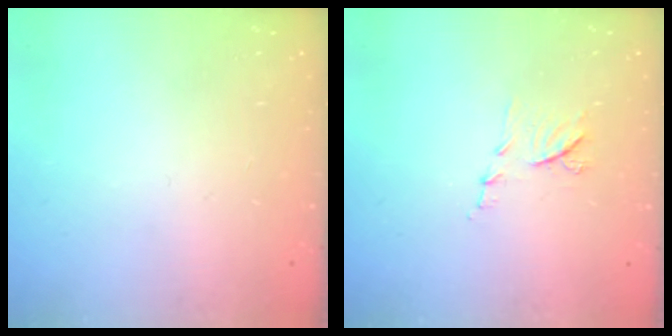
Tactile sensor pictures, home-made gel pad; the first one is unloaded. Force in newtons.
{"total": 6.9, "press": 6.9, "slide": 0.5}